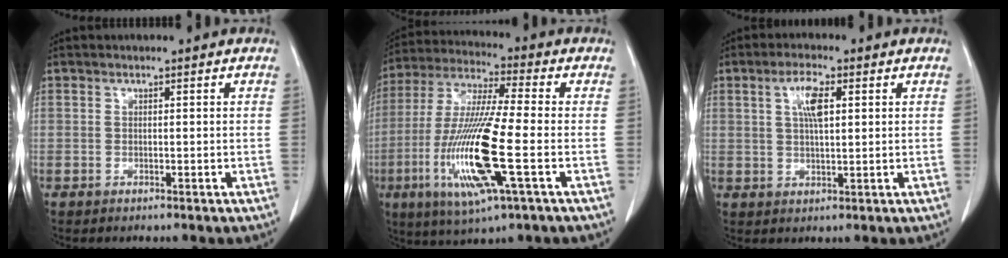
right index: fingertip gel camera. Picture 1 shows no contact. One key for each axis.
{"total": 16.9, "fx": -4.4, "fy": 0.9, "fz": 16.2, "tx": -0.341, "ty": -0.020, "tz": -0.083}
{"total": 5.1, "fx": 1.6, "fy": 1.4, "fz": 4.6, "tx": -0.090, "ty": 0.005, "tz": 0.032}